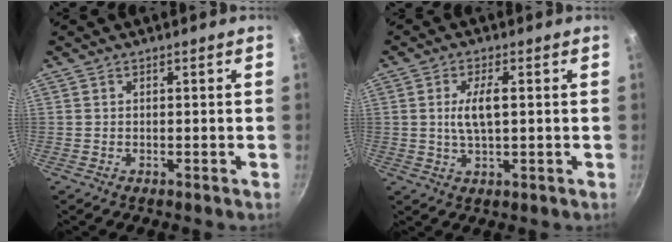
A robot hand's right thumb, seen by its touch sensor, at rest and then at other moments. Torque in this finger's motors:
{"motor_torque": [-0.12, 1.24, 0.94, 0.26, 0.06]}